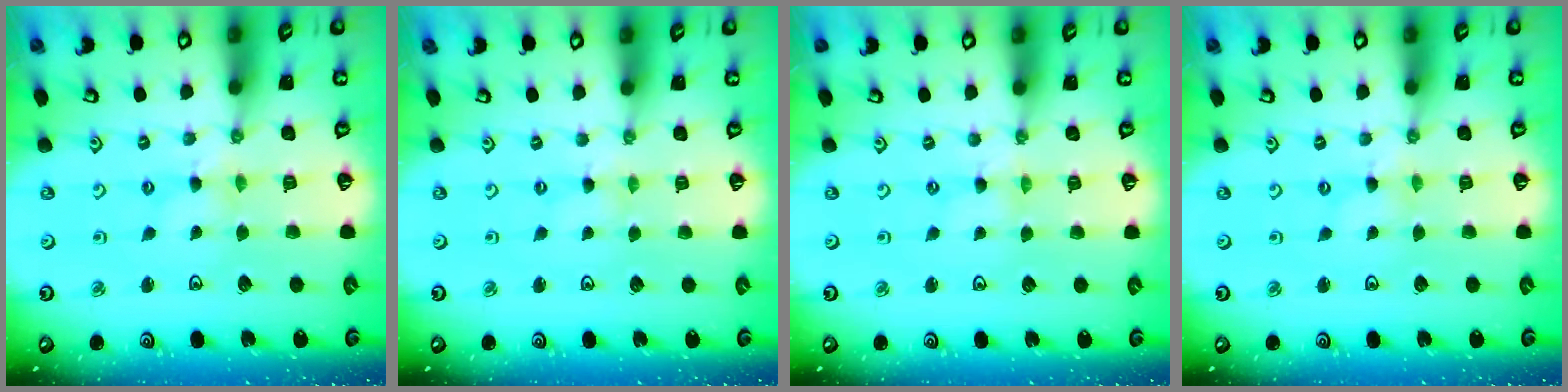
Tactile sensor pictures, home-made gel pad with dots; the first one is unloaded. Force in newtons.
{"total": 0.6, "press": 0.6, "slide": 0.2}
{"total": 0.0}
{"total": 0.0}